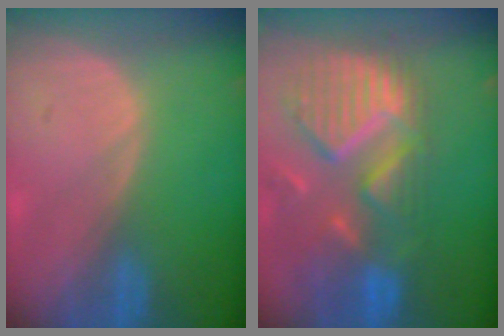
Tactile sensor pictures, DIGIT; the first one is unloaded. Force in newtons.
{"total": 12.9, "press": 10.9, "slide": 7.0}